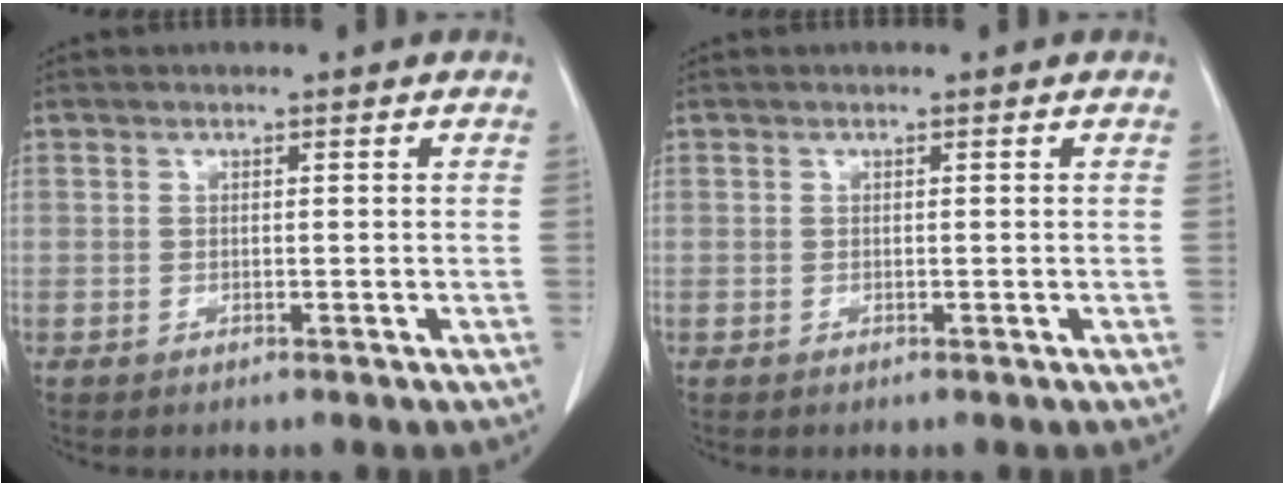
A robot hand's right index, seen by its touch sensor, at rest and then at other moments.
{"total": 0.0}